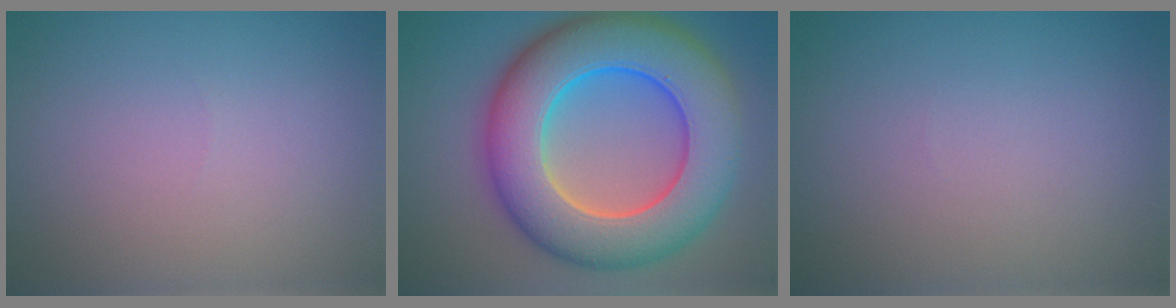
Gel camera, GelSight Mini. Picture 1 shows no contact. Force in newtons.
{"total": 12.9, "press": 12.9, "slide": 0.4}
{"total": 0.0}